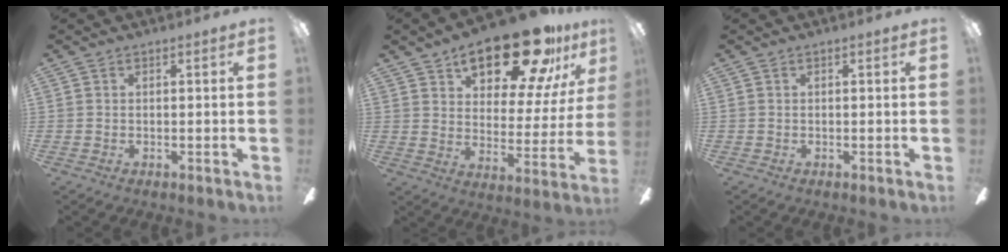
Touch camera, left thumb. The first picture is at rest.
{"total": 21.2, "force": [14.6, 8.3, 12.9], "torque": [-0.189, -0.086, 0.242]}
{"total": 0.0}